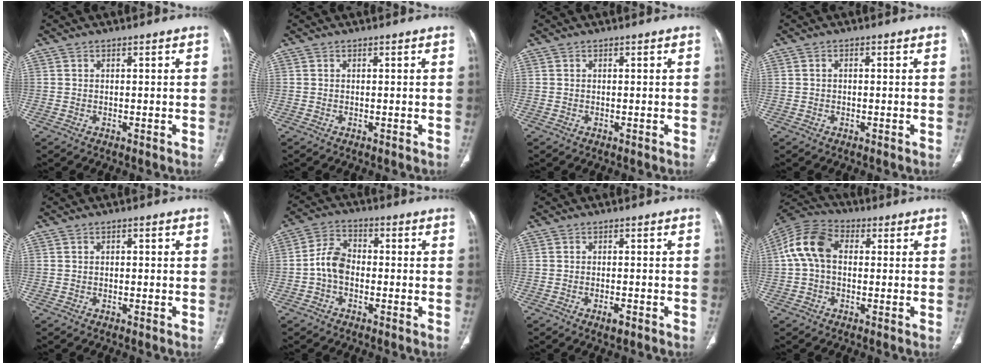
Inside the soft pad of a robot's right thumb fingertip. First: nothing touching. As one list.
[{"total": 0.0}, {"total": 0.0}, {"total": 0.5, "force": [-0.1, 0.4, 0.4], "torque": [-0.008, 0.001, -0.003]}, {"total": 0.7, "force": [-0.1, 0.5, 0.5], "torque": [-0.004, 0.002, -0.003]}, {"total": 6.3, "force": [-1.4, 4.4, 4.3], "torque": [-0.072, 0.023, -0.038]}, {"total": 2.2, "force": [-1.2, 0.8, 1.6], "torque": [-0.029, 0.001, -0.019]}, {"total": 10.0, "force": [0.8, 6.9, 7.2], "torque": [-0.142, 0.030, 0.005]}]